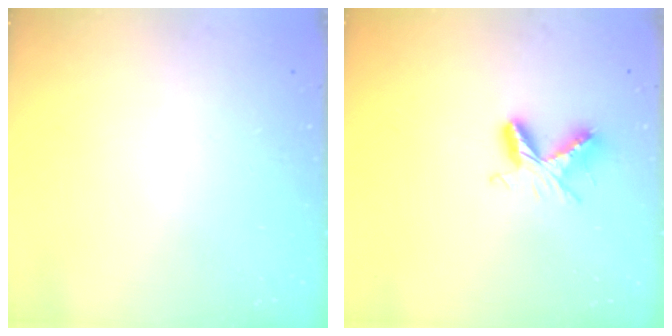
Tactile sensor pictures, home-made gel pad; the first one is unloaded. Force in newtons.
{"total": 7.2, "press": 7.2, "slide": 0.7}